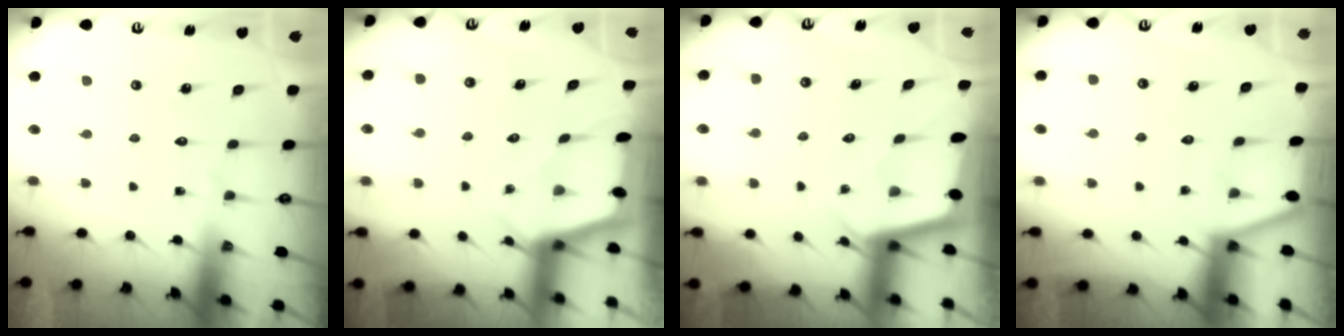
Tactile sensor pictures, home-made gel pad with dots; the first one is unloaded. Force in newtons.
{"total": 2.3, "press": 2.3, "slide": 0.3}
{"total": 2.0, "press": 2.0, "slide": 0.2}
{"total": 1.3, "press": 1.3, "slide": 0.1}